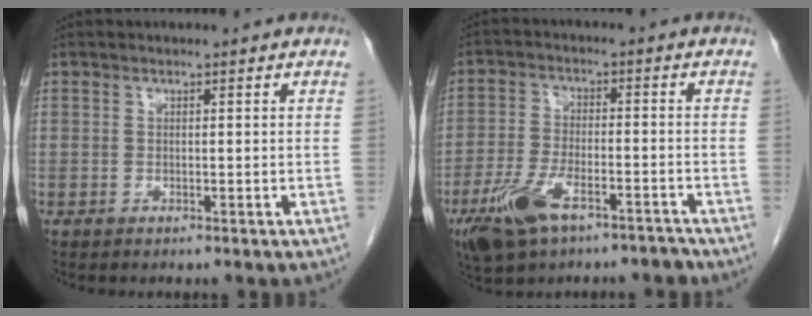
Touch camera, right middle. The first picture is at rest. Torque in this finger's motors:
{"motor_torque": [0.53, -0.50, 0.17, 0.09]}